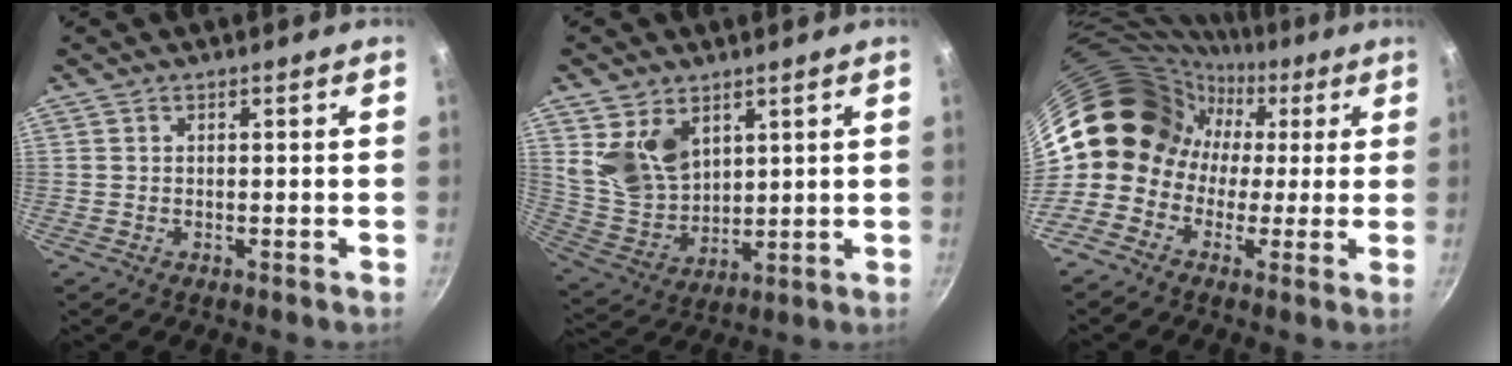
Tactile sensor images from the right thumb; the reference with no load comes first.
{"total": 11.1, "force": [4.8, 7.6, 6.4], "torque": [-0.097, -0.035, 0.111]}
{"total": 13.9, "force": [0.0, 12.8, 5.3], "torque": [-0.036, 0.044, -0.026]}